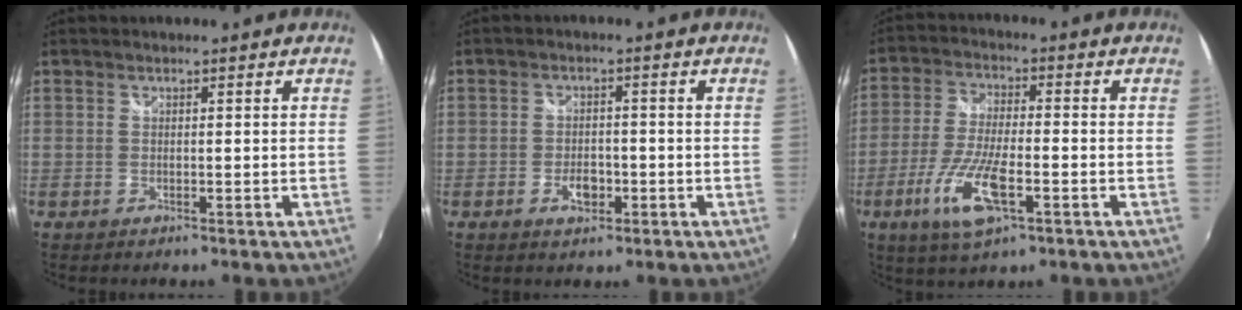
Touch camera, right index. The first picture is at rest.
{"total": 3.8, "force": [-1.6, 2.3, 2.6], "torque": [-0.052, 0.000, -0.027]}
{"total": 11.3, "force": [-4.8, 3.2, 9.8], "torque": [-0.209, -0.014, -0.091]}